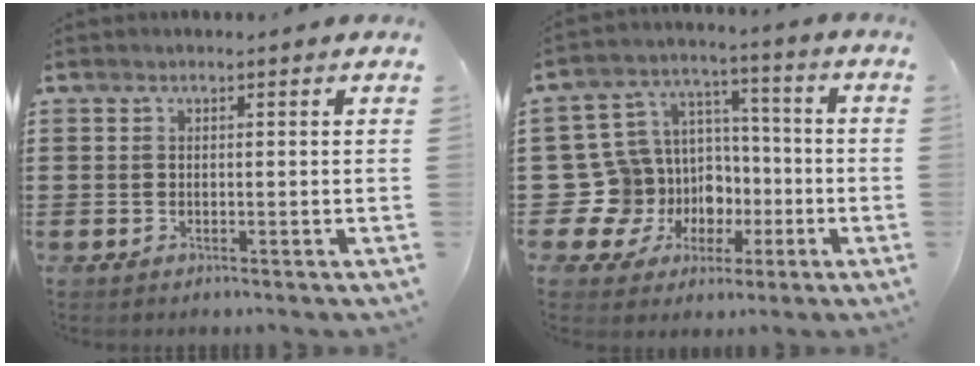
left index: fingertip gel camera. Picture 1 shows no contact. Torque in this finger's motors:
{"motor_torque": [1.04, 0.35, 0.30, 0.00]}